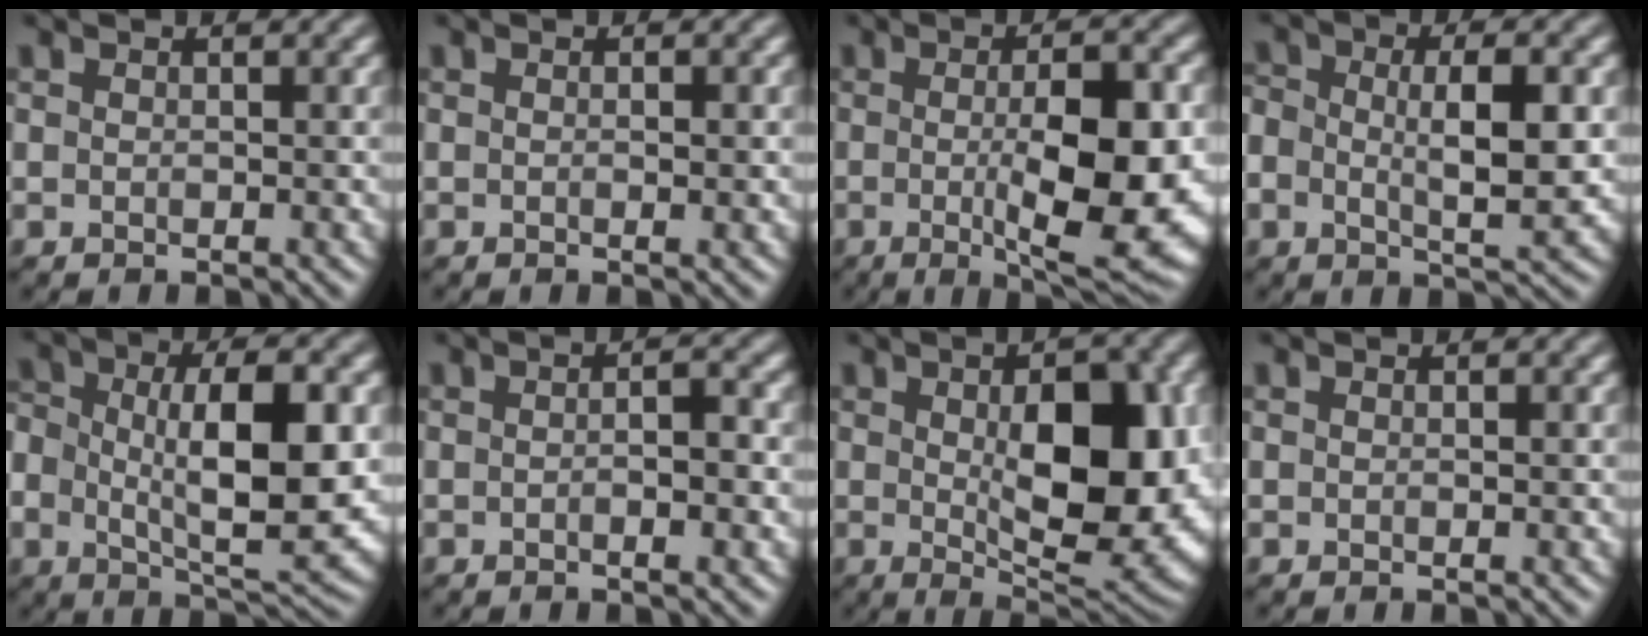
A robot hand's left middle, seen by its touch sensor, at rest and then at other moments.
{"total": 1.0, "force": [0.0, 0.1, 1.0], "torque": [-0.015, -0.002, -0.001]}
{"total": 10.5, "force": [-0.8, 2.8, 10.1], "torque": [-0.140, -0.014, -0.008]}
{"total": 6.1, "force": [-0.1, 2.5, 5.5], "torque": [-0.091, -0.004, -0.003]}
{"total": 10.1, "force": [-0.1, 4.5, 9.1], "torque": [-0.145, -0.004, -0.001]}
{"total": 2.6, "force": [-0.3, 0.5, 2.5], "torque": [-0.035, -0.001, -0.005]}
{"total": 12.3, "force": [0.5, 5.1, 11.2], "torque": [-0.147, -0.007, 0.016]}
{"total": 0.0}